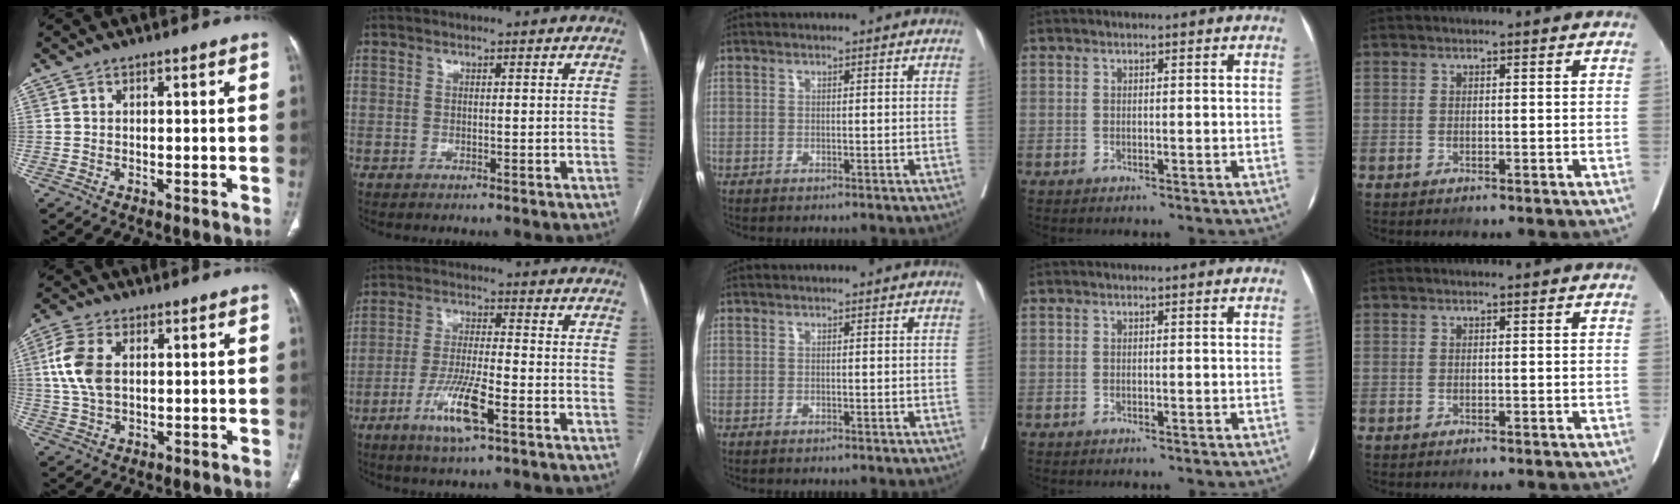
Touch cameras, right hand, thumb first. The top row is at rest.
{"thumb": {"total": 8.6, "force": [1.5, 5.2, 6.7], "torque": [-0.154, 0.007, 0.033]}, "index": {"total": 8.7, "force": [-4.2, 1.0, 7.5], "torque": [-0.150, -0.011, -0.076]}}